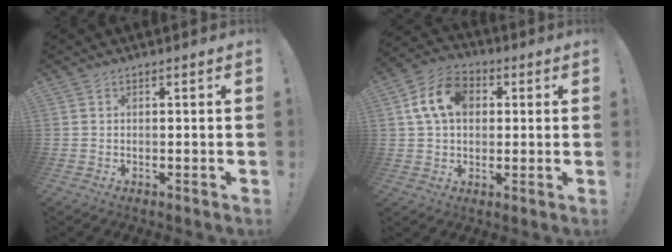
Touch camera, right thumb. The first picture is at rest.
{"total": 12.8, "force": [3.4, 9.3, 8.1], "torque": [-0.137, 0.012, 0.066]}